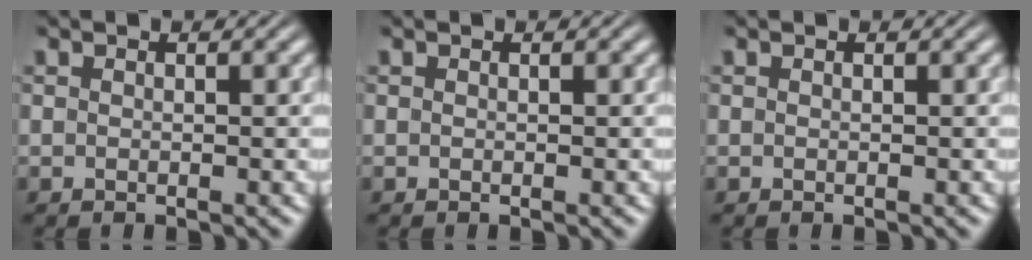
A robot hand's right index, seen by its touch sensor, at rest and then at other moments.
{"total": 0.0}
{"total": 0.0}